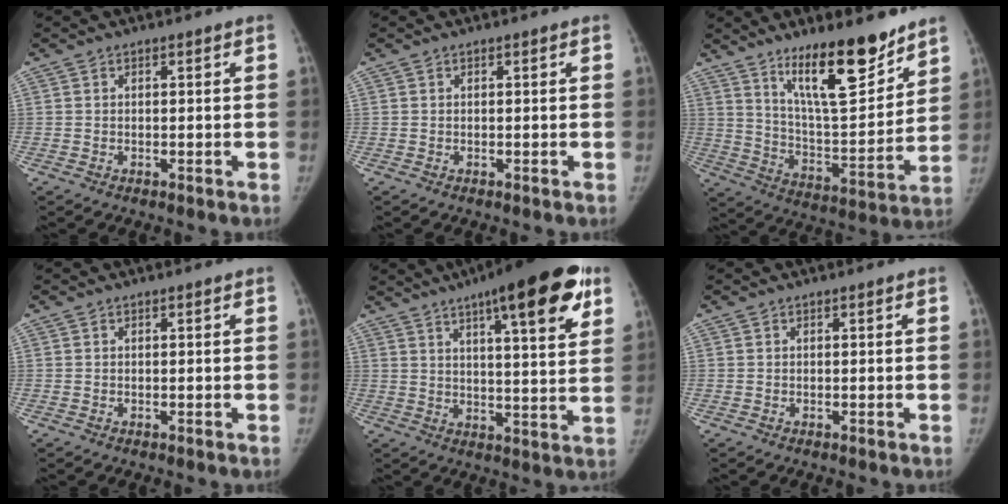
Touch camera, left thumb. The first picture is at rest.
{"total": 0.0}
{"total": 17.8, "force": [12.5, 4.7, 11.8], "torque": [-0.150, -0.092, 0.215]}
{"total": 0.0}
{"total": 19.9, "force": [10.7, 4.9, 16.1], "torque": [-0.206, -0.023, 0.148]}
{"total": 0.0}